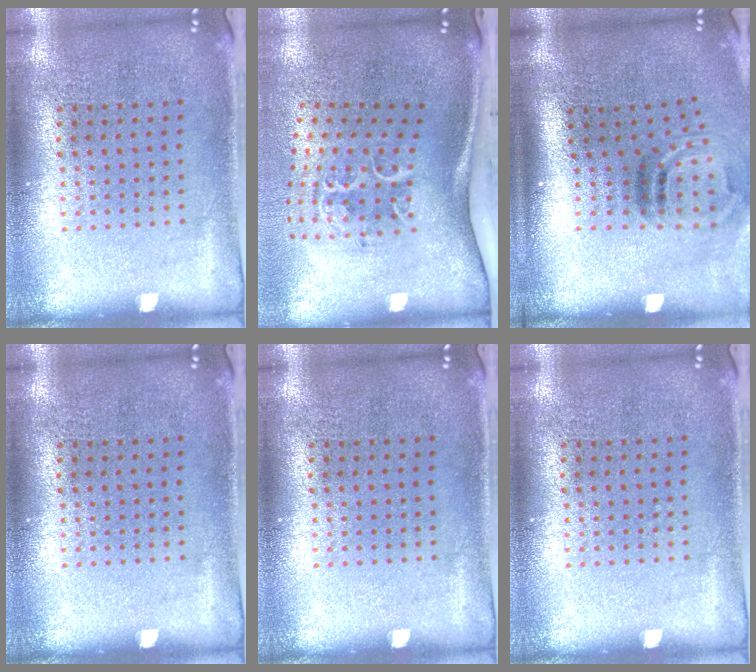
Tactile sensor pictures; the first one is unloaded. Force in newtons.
{"total": 2.1, "press": 1.3, "slide": 1.6}
{"total": 2.0, "press": 1.3, "slide": 1.6}
{"total": 0.0}
{"total": 0.0}
{"total": 0.0}